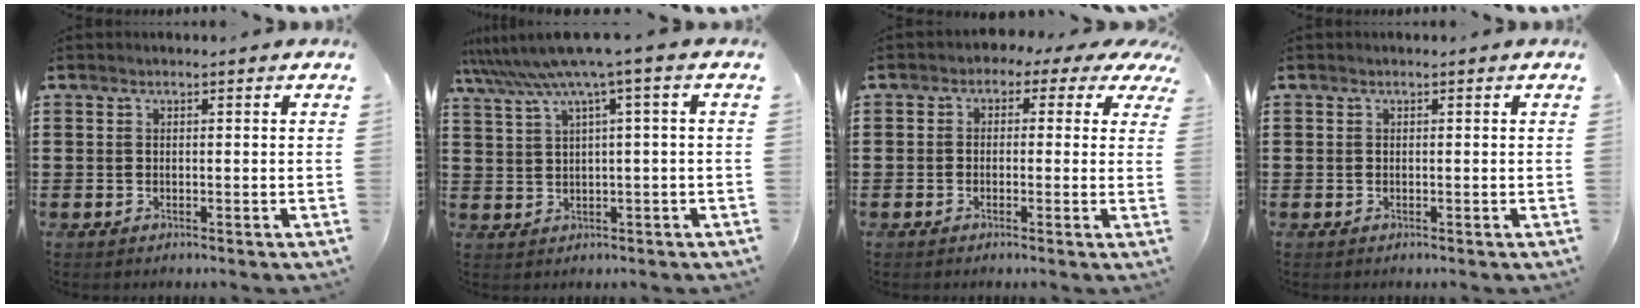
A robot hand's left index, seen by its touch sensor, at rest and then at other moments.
{"total": 5.9, "force": [2.6, -0.8, 5.3], "torque": [-0.117, -0.027, 0.038]}
{"total": 1.9, "force": [-1.0, 1.5, 0.8], "torque": [-0.021, 0.004, -0.025]}
{"total": 0.0}